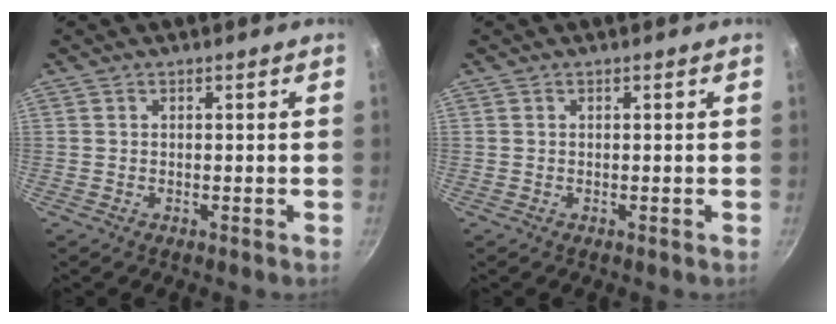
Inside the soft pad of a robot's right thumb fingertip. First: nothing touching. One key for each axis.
{"total": 0.0}